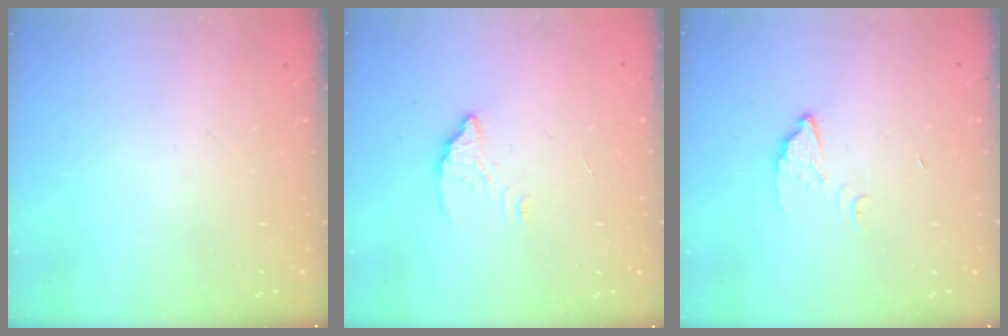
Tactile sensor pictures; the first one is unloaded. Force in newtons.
{"total": 2.8, "press": 2.8, "slide": 0.2}
{"total": 3.4, "press": 3.4, "slide": 0.3}